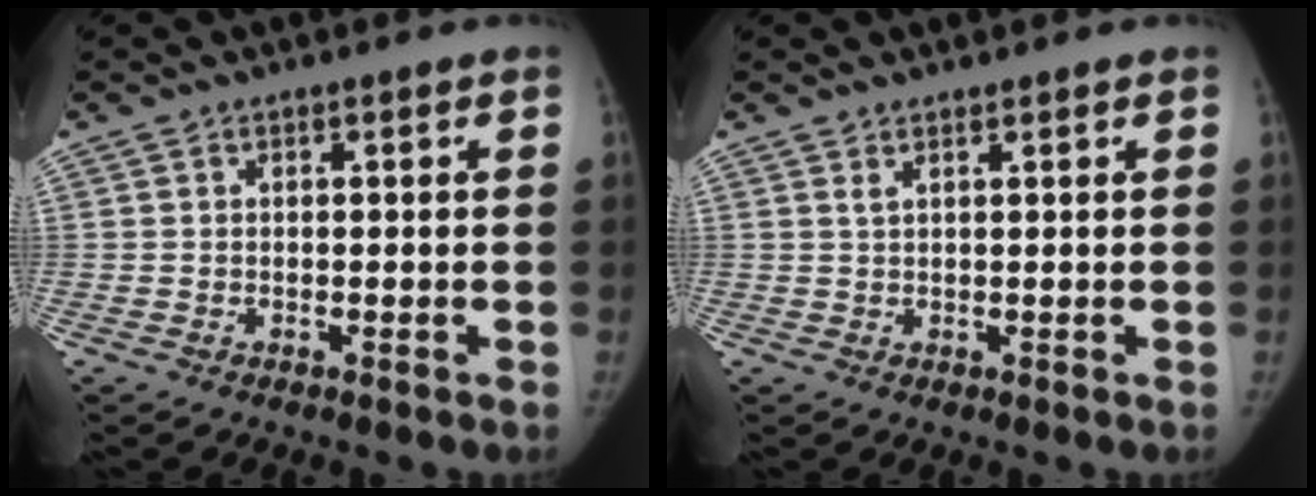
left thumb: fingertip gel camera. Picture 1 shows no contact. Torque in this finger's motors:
{"motor_torque": [-0.10, -0.21, 0.13, -0.07, 0.03]}